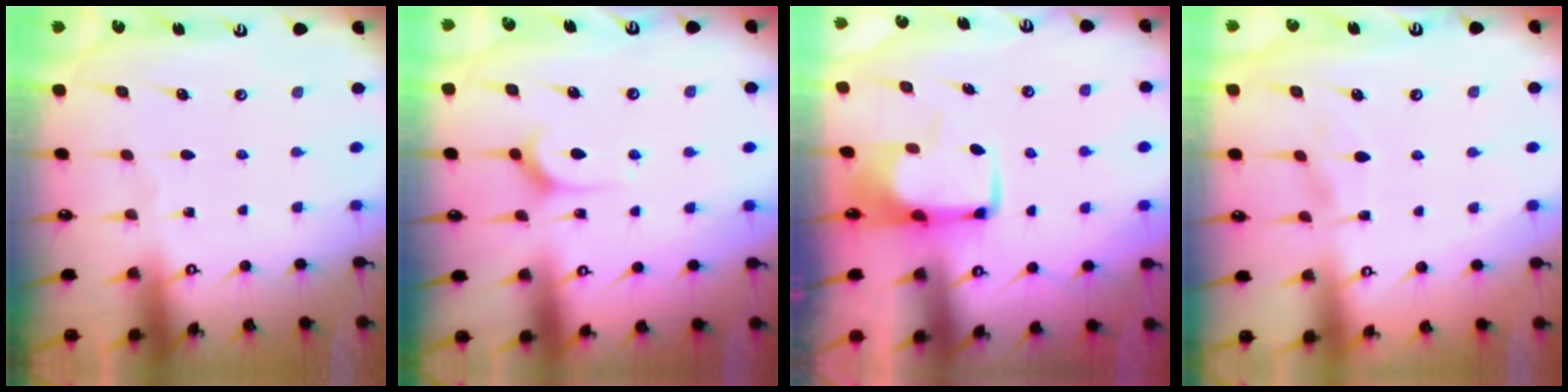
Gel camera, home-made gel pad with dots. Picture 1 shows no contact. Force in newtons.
{"total": 6.0, "press": 6.0, "slide": 0.6}
{"total": 1.2, "press": 1.0, "slide": 0.5}
{"total": 1.3, "press": 0.8, "slide": 1.0}